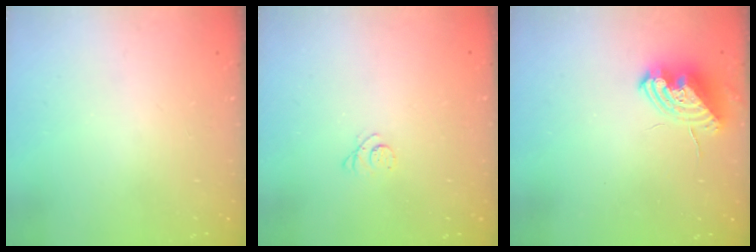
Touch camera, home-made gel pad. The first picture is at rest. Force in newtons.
{"total": 2.5, "press": 2.5, "slide": 0.3}
{"total": 11.2, "press": 11.1, "slide": 1.2}